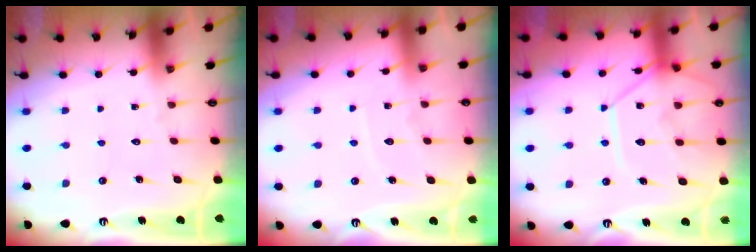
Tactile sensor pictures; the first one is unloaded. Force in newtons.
{"total": 5.8, "press": 5.7, "slide": 0.5}
{"total": 12.4, "press": 12.4, "slide": 1.3}